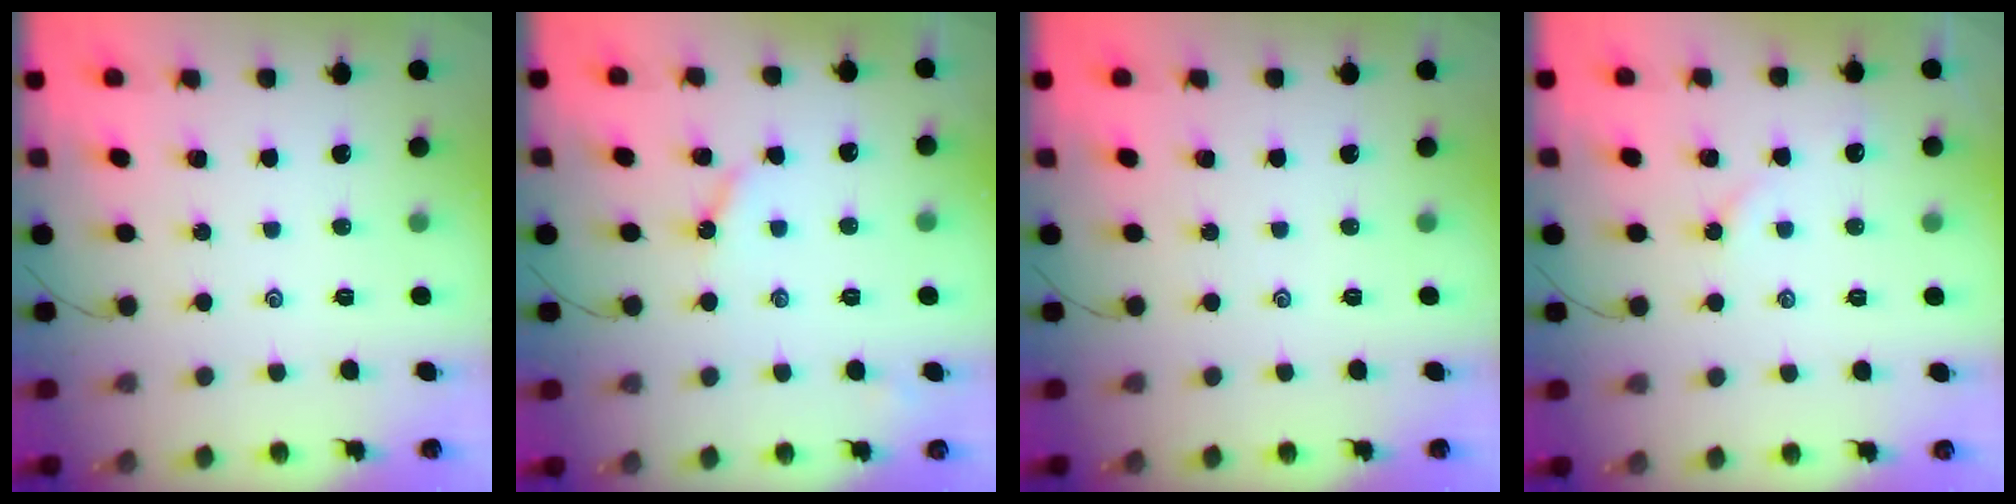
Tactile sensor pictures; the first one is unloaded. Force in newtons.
{"total": 3.6, "press": 3.6, "slide": 0.3}
{"total": 0.0}
{"total": 2.2, "press": 2.1, "slide": 0.5}